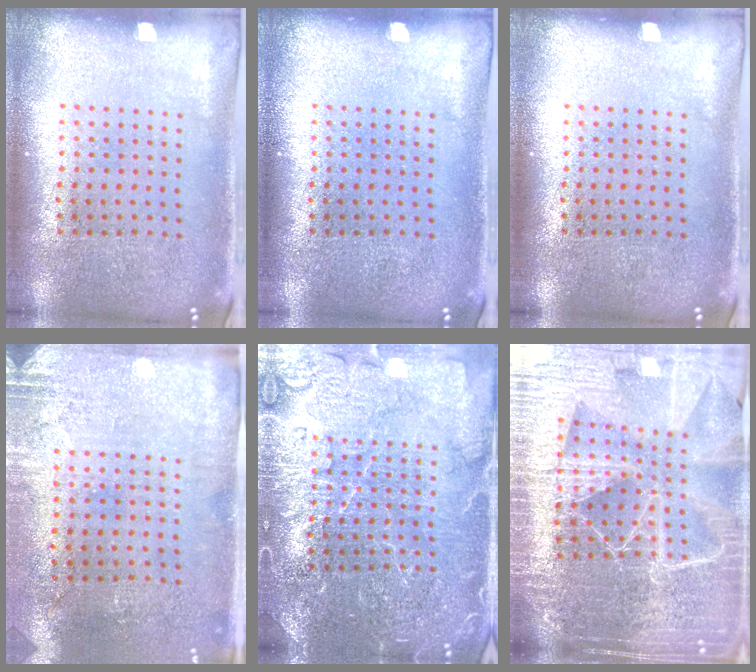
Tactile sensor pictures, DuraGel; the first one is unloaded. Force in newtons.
{"total": 0.0}
{"total": 0.0}
{"total": 2.8, "press": 2.4, "slide": 1.5}
{"total": 4.3, "press": 4.2, "slide": 0.7}
{"total": 6.2, "press": 5.4, "slide": 3.0}